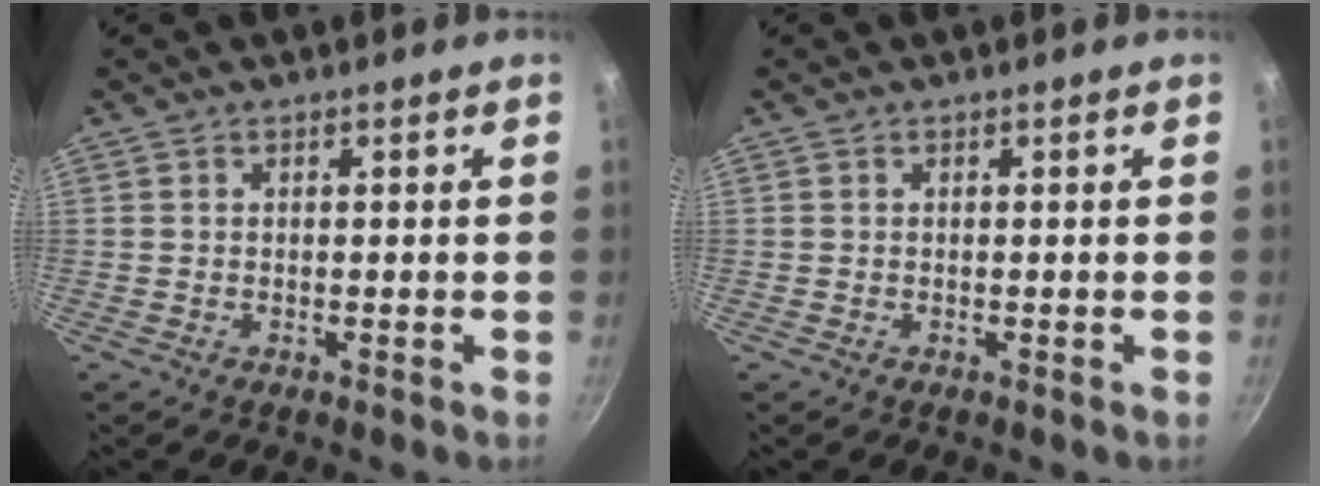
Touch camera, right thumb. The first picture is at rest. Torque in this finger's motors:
{"motor_torque": [-0.03, 0.02, -0.02, -0.05, 0.00]}